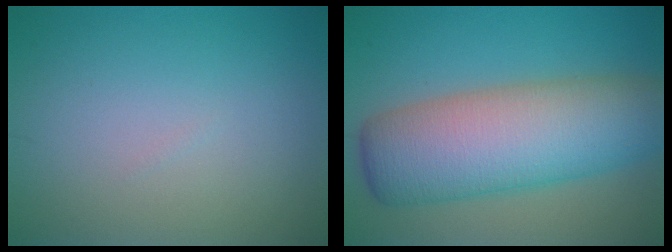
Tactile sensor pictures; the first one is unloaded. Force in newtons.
{"total": 10.8, "press": 10.8, "slide": 0.3}